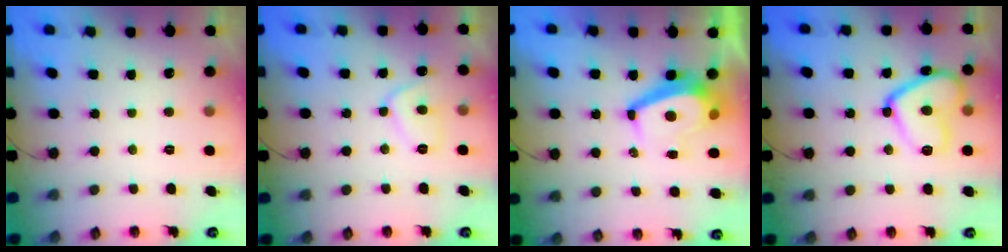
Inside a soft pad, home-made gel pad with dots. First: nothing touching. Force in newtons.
{"total": 7.5, "press": 7.4, "slide": 1.0}
{"total": 8.9, "press": 8.9, "slide": 1.0}
{"total": 14.3, "press": 14.2, "slide": 1.2}